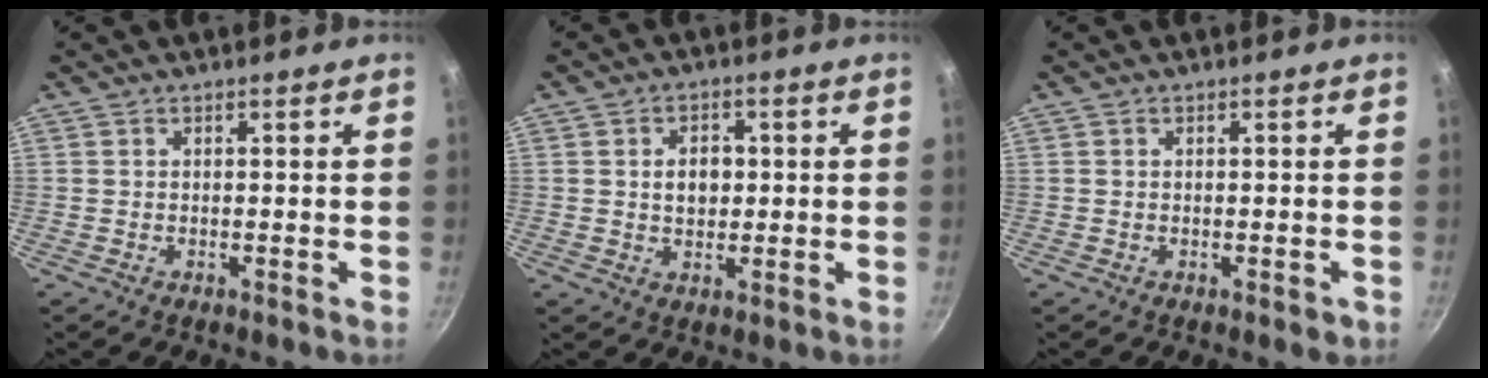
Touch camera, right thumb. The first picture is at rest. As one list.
[{"total": 5.2, "force": [0.6, 3.8, 3.5], "torque": [-0.035, 0.003, 0.008]}, {"total": 1.4, "force": [-0.4, 0.8, 1.0], "torque": [-0.010, 0.001, -0.005]}]